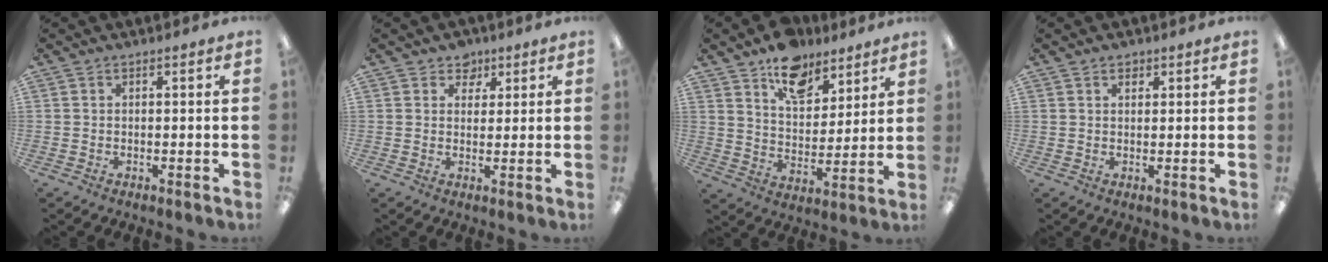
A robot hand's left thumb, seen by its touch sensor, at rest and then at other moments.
{"total": 4.0, "force": [2.6, 3.1, 0.5], "torque": [0.002, -0.010, 0.044]}
{"total": 12.3, "force": [9.3, 6.6, 4.5], "torque": [-0.059, -0.057, 0.172]}
{"total": 1.6, "force": [1.2, 0.9, 0.6], "torque": [-0.005, -0.002, 0.020]}